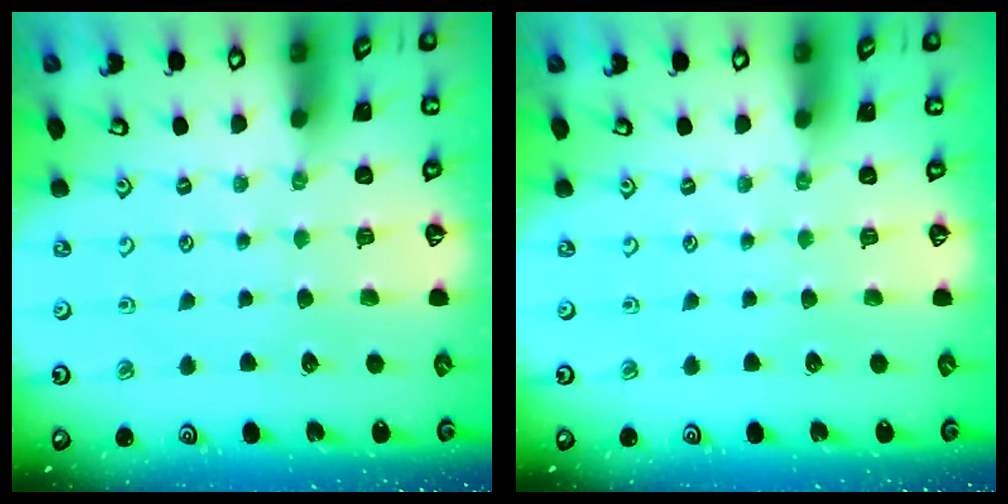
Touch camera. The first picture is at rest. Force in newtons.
{"total": 0.0}